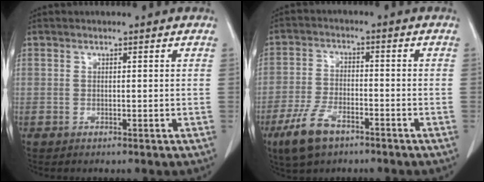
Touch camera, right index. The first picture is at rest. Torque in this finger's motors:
{"motor_torque": [0.21, -0.46, -0.13, -0.09]}